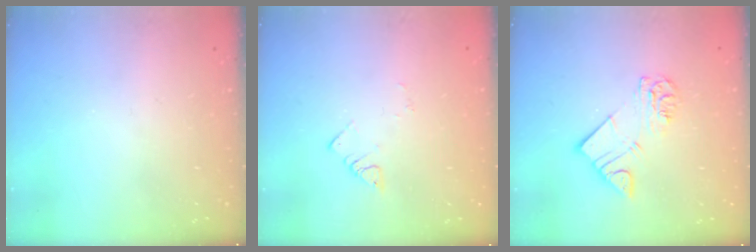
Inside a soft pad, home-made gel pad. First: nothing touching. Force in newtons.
{"total": 2.6, "press": 2.5, "slide": 0.2}
{"total": 8.7, "press": 8.7, "slide": 0.9}